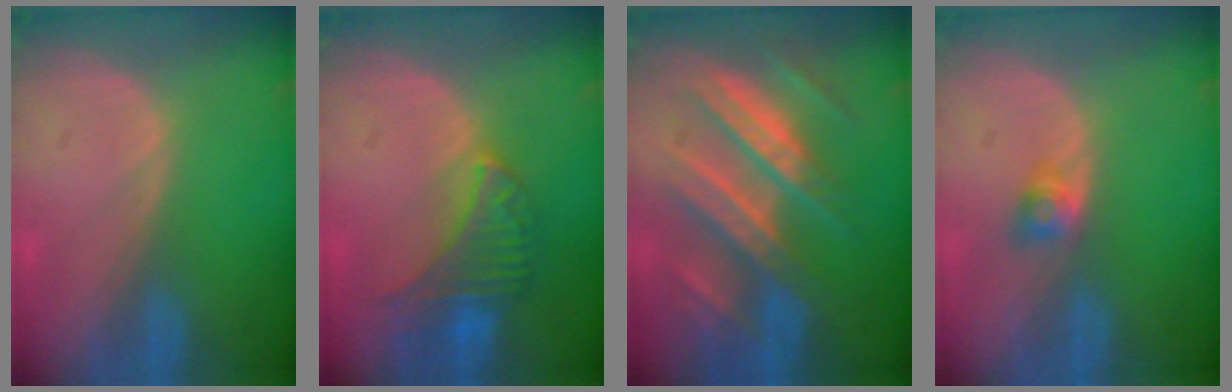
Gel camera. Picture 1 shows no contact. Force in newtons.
{"total": 6.9, "press": 6.8, "slide": 1.2}
{"total": 11.1, "press": 11.0, "slide": 1.0}
{"total": 2.7, "press": 2.4, "slide": 1.1}